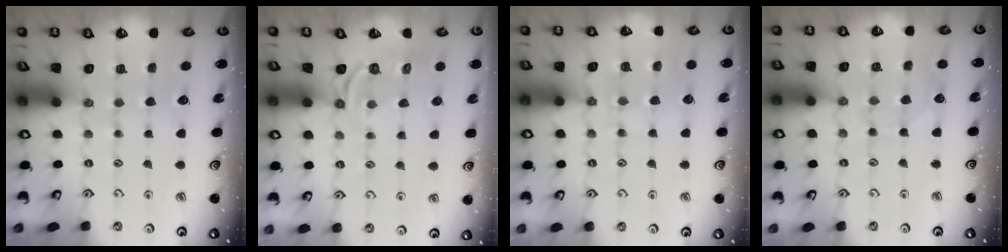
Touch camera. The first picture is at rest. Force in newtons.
{"total": 3.7, "press": 3.3, "slide": 1.7}
{"total": 8.9, "press": 8.9, "slide": 0.5}
{"total": 6.1, "press": 6.1, "slide": 0.6}